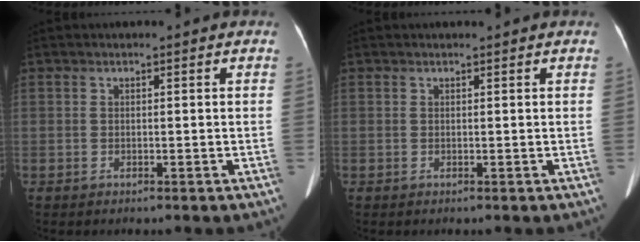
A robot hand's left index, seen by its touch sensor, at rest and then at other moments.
{"total": 1.0, "force": [0.9, 0.0, 0.3], "torque": [-0.005, 0.010, 0.017]}